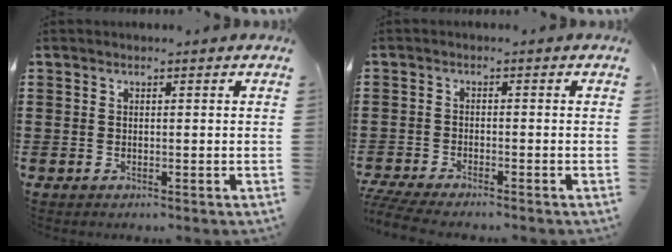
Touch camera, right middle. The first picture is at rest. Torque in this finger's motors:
{"motor_torque": [1.44, -0.69, 0.28, 0.12]}